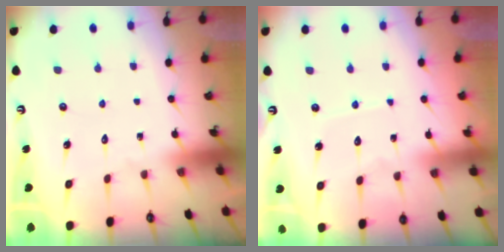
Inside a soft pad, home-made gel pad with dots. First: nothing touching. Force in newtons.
{"total": 3.6, "press": 3.5, "slide": 0.4}